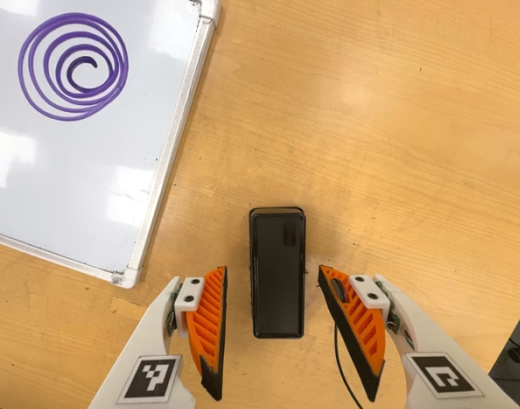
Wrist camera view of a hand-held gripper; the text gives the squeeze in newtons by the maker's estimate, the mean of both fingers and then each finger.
{"total": 0.0}